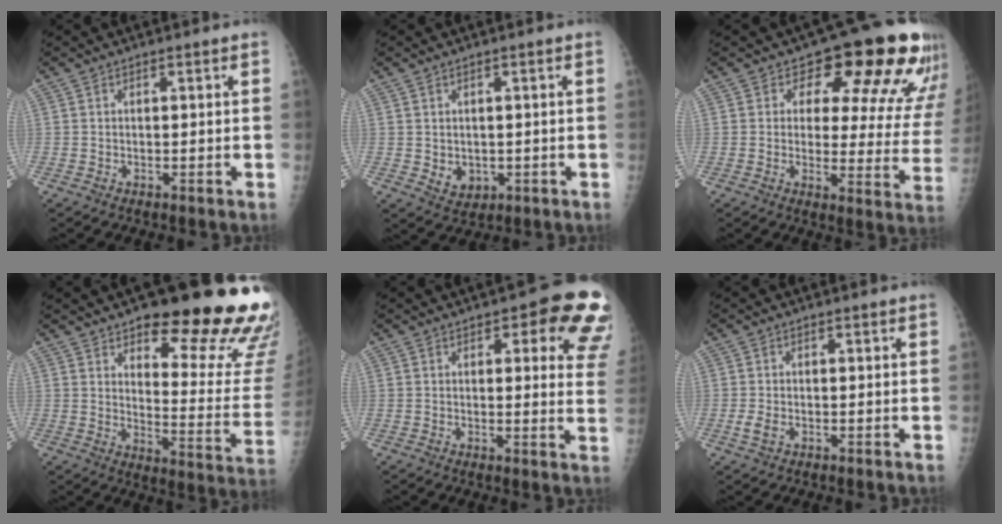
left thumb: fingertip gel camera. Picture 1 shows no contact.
{"total": 3.6, "force": [-0.2, 3.0, 2.0], "torque": [-0.020, -0.006, 0.012]}
{"total": 18.5, "force": [11.0, 8.8, 11.9], "torque": [-0.091, -0.056, 0.117]}
{"total": 25.1, "force": [17.0, 7.2, 16.9], "torque": [-0.171, -0.104, 0.220]}
{"total": 13.5, "force": [7.0, 5.1, 10.4], "torque": [-0.073, -0.029, 0.064]}
{"total": 2.0, "force": [-0.4, 1.2, 1.5], "torque": [-0.034, -0.003, -0.010]}